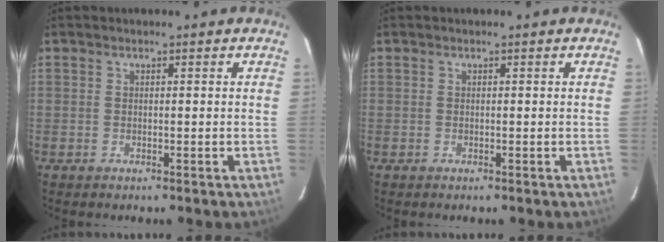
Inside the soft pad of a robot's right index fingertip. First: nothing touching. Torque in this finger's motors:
{"motor_torque": [0.04, 0.04, -0.03, 0.00]}